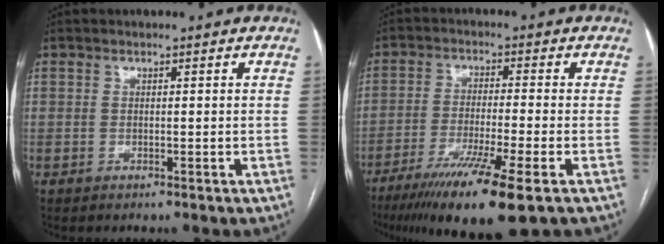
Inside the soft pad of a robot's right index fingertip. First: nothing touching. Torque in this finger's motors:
{"motor_torque": [1.12, -1.01, 0.86, 0.21]}